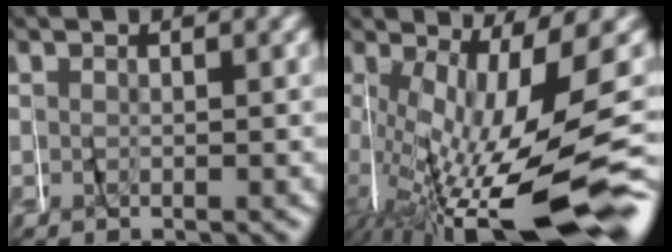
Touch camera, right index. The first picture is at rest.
{"total": 14.3, "force": [-5.2, 5.2, 12.2], "torque": [-0.219, -0.041, -0.052]}